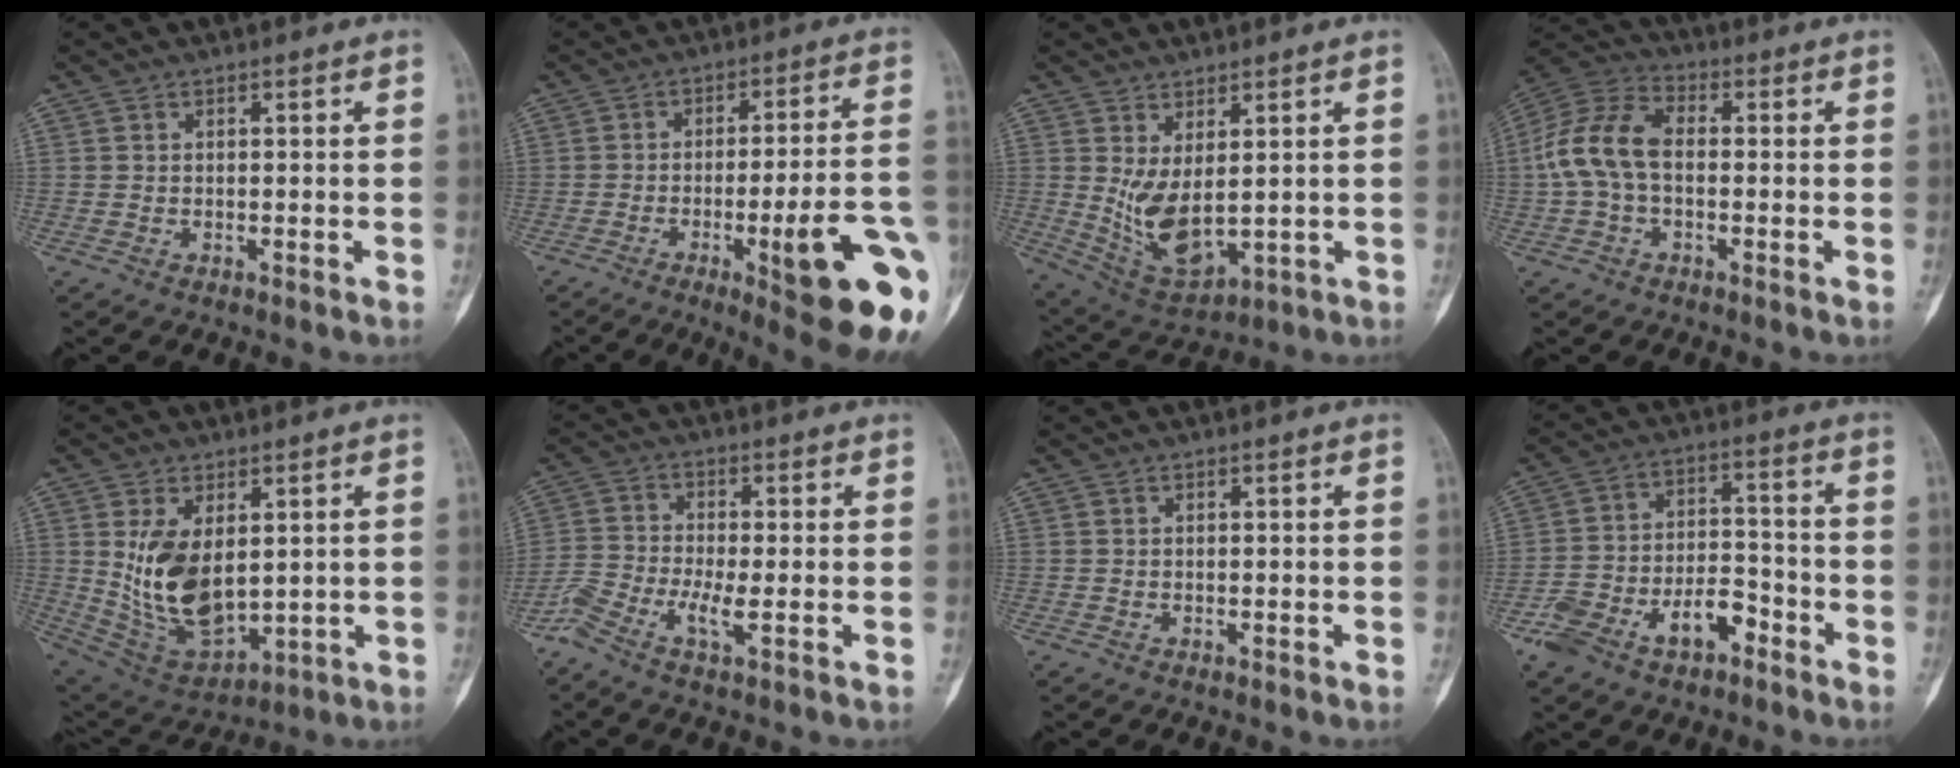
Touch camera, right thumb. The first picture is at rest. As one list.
[{"total": 19.3, "force": [-6.6, 3.4, 17.8], "torque": [-0.194, 0.014, -0.077]}, {"total": 9.5, "force": [1.2, 4.6, 8.2], "torque": [-0.141, -0.023, 0.048]}, {"total": 11.6, "force": [-0.6, 7.4, 9.0], "torque": [-0.185, 0.034, -0.020]}, {"total": 14.3, "force": [2.1, 8.2, 11.5], "torque": [-0.189, -0.017, 0.066]}, {"total": 5.9, "force": [-2.8, 1.3, 5.0], "torque": [-0.124, 0.014, -0.063]}, {"total": 0.0}, {"total": 12.1, "force": [-6.6, 6.4, 7.9], "torque": [-0.137, 0.053, -0.112]}]